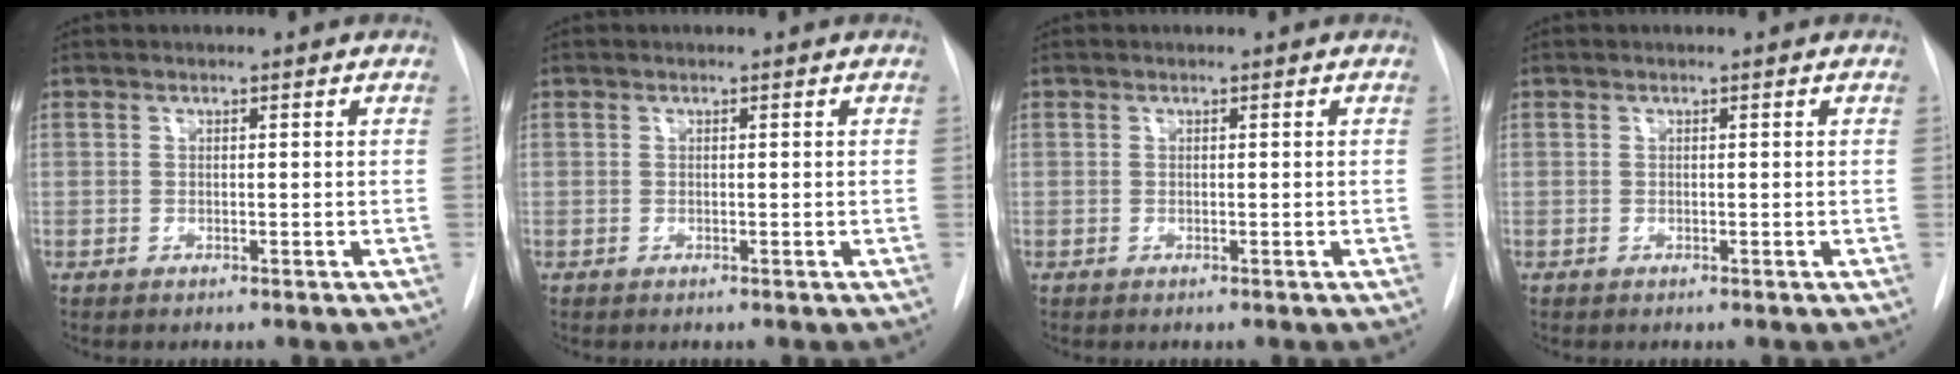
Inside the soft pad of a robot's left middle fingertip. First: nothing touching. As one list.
[{"total": 0.0}, {"total": 0.0}, {"total": 0.0}]